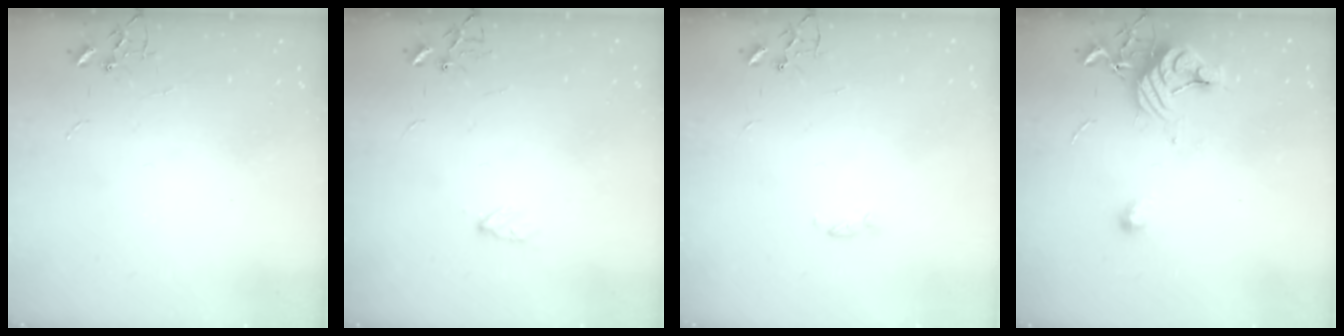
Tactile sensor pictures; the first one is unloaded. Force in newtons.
{"total": 3.5, "press": 3.4, "slide": 0.6}
{"total": 2.4, "press": 2.4, "slide": 0.5}
{"total": 11.6, "press": 11.6, "slide": 0.7}